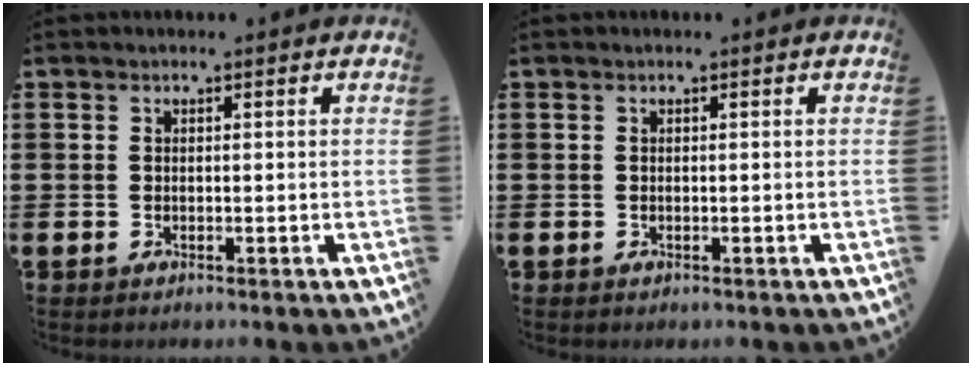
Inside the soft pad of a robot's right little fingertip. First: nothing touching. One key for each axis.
{"total": 0.0}